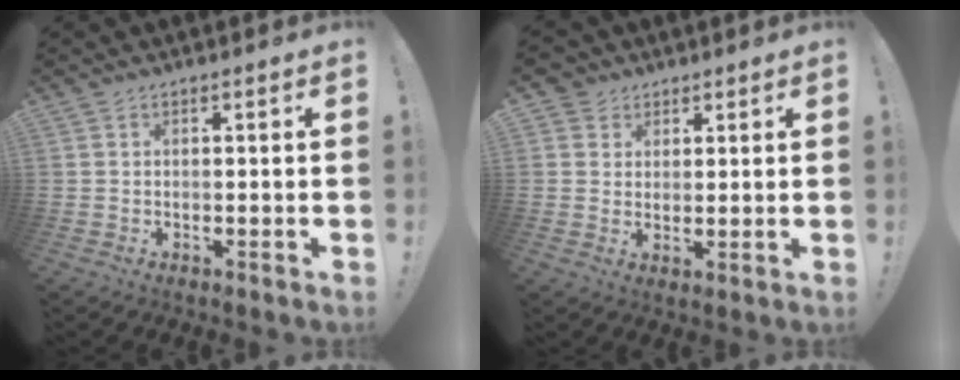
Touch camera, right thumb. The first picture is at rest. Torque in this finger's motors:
{"motor_torque": [0.47, 1.01, 0.15, 0.04, 0.12]}